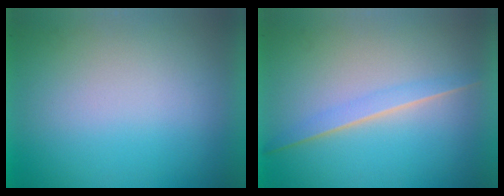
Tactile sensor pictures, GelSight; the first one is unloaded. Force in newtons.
{"total": 1.4}